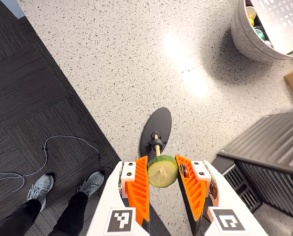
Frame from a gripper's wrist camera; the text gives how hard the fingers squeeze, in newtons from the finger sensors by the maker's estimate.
{"total": 9.7, "left": 9.9, "right": 9.5}